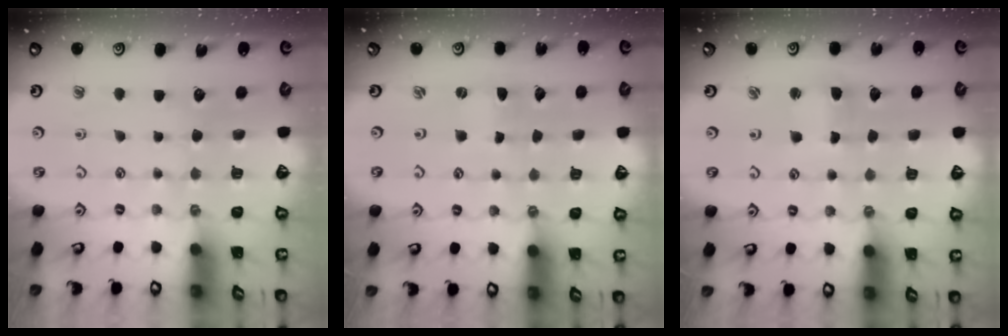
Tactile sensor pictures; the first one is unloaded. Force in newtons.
{"total": 0.0}
{"total": 2.2, "press": 2.2, "slide": 0.3}